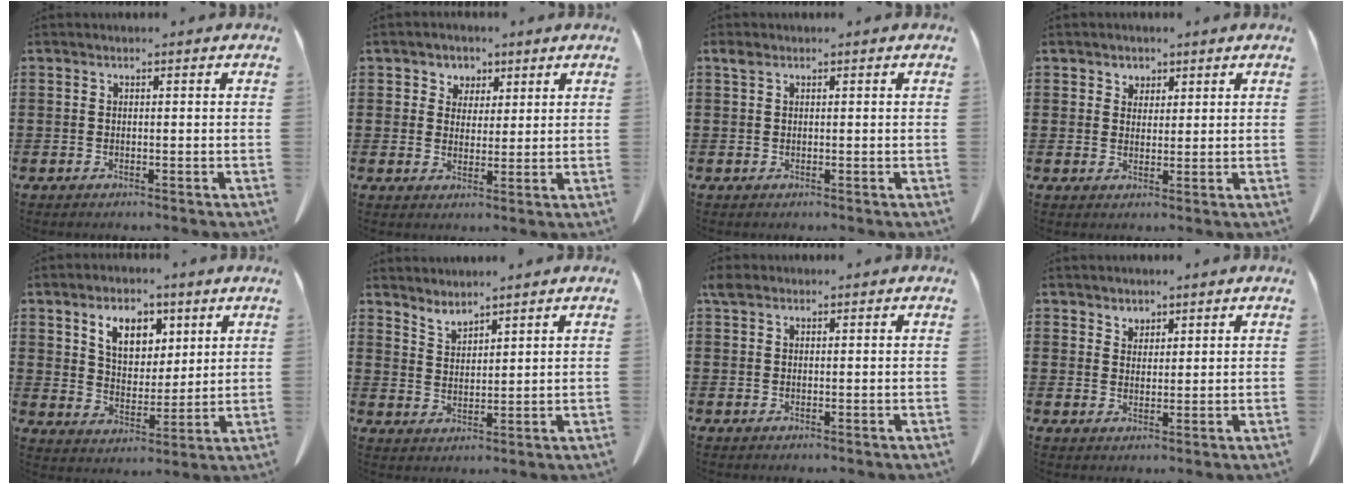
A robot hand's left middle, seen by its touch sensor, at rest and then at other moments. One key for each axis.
{"total": 3.5, "fx": 2.1, "fy": 2.8, "fz": 0.0, "tx": -0.011, "ty": 0.003, "tz": 0.036}
{"total": 1.5, "fx": 0.9, "fy": 1.0, "fz": 0.7, "tx": -0.019, "ty": 0.001, "tz": 0.018}
{"total": 2.2, "fx": 1.7, "fy": 1.5, "fz": 0.1, "tx": -0.010, "ty": 0.007, "tz": 0.032}
{"total": 7.5, "fx": 4.4, "fy": 4.9, "fz": 3.6, "tx": -0.070, "ty": 0.005, "tz": 0.077}
{"total": 3.2, "fx": 3.2, "fy": 0.1, "fz": 0.1, "tx": -0.010, "ty": -0.014, "tz": 0.061}
{"total": 1.7, "fx": 1.2, "fy": 1.0, "fz": 0.6, "tx": -0.017, "ty": 0.003, "tz": 0.024}
{"total": 2.2, "fx": 2.0, "fy": 1.0, "fz": 0.0, "tx": -0.006, "ty": 0.002, "tz": 0.040}